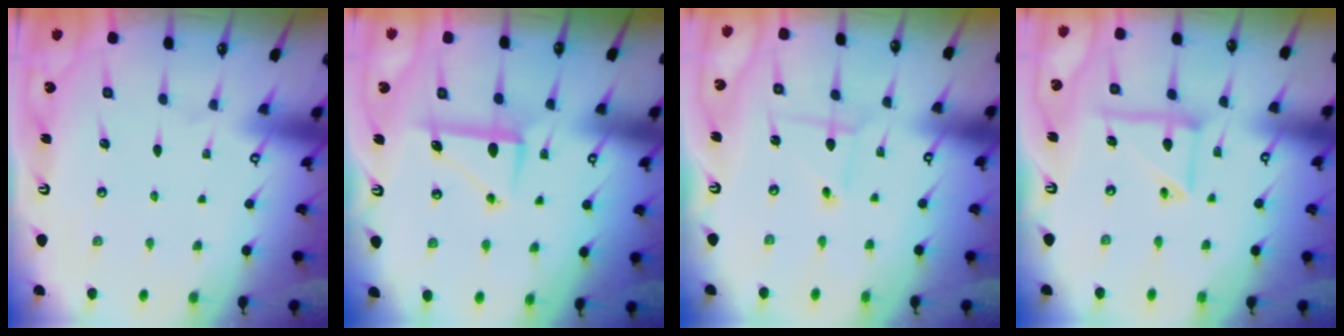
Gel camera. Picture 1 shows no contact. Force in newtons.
{"total": 7.8, "press": 7.8, "slide": 0.8}
{"total": 1.6, "press": 1.6, "slide": 0.2}
{"total": 10.6, "press": 10.5, "slide": 0.9}